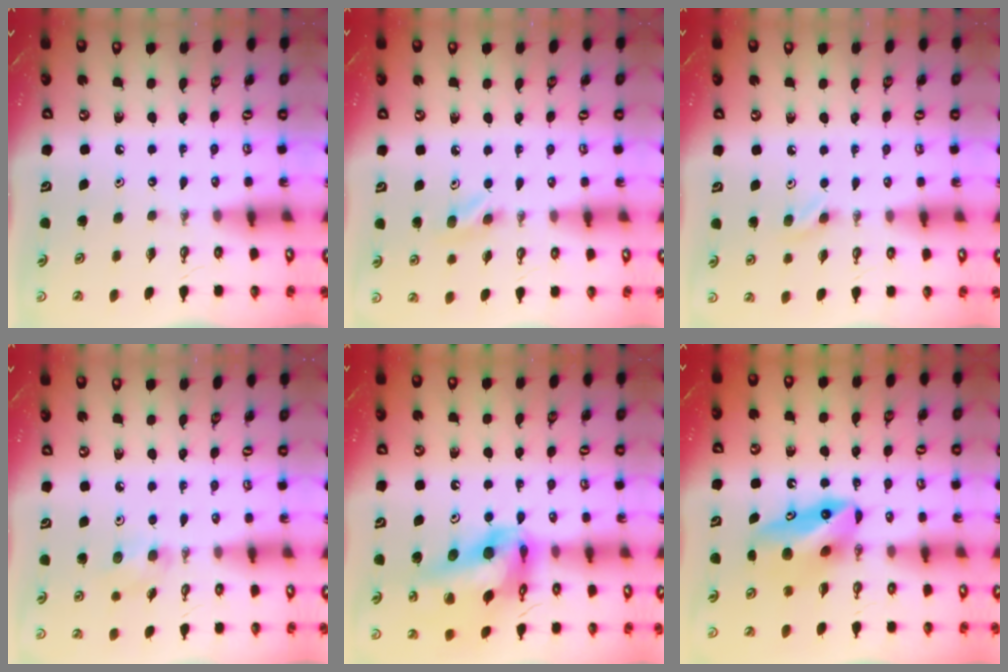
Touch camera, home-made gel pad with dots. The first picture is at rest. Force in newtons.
{"total": 6.5, "press": 6.3, "slide": 1.7}
{"total": 4.6, "press": 4.3, "slide": 1.6}
{"total": 6.0, "press": 5.9, "slide": 1.4}
{"total": 20.8, "press": 20.6, "slide": 2.3}
{"total": 10.7, "press": 8.6, "slide": 6.3}